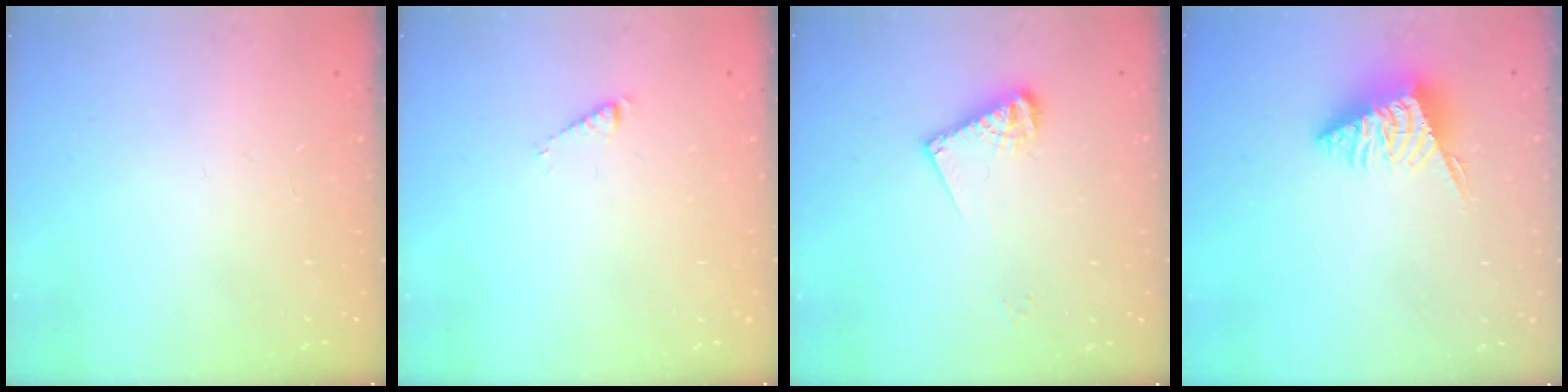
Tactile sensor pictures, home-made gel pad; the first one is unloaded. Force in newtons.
{"total": 2.7, "press": 2.7, "slide": 0.2}
{"total": 7.9, "press": 7.9, "slide": 0.3}
{"total": 6.2, "press": 6.2, "slide": 0.1}